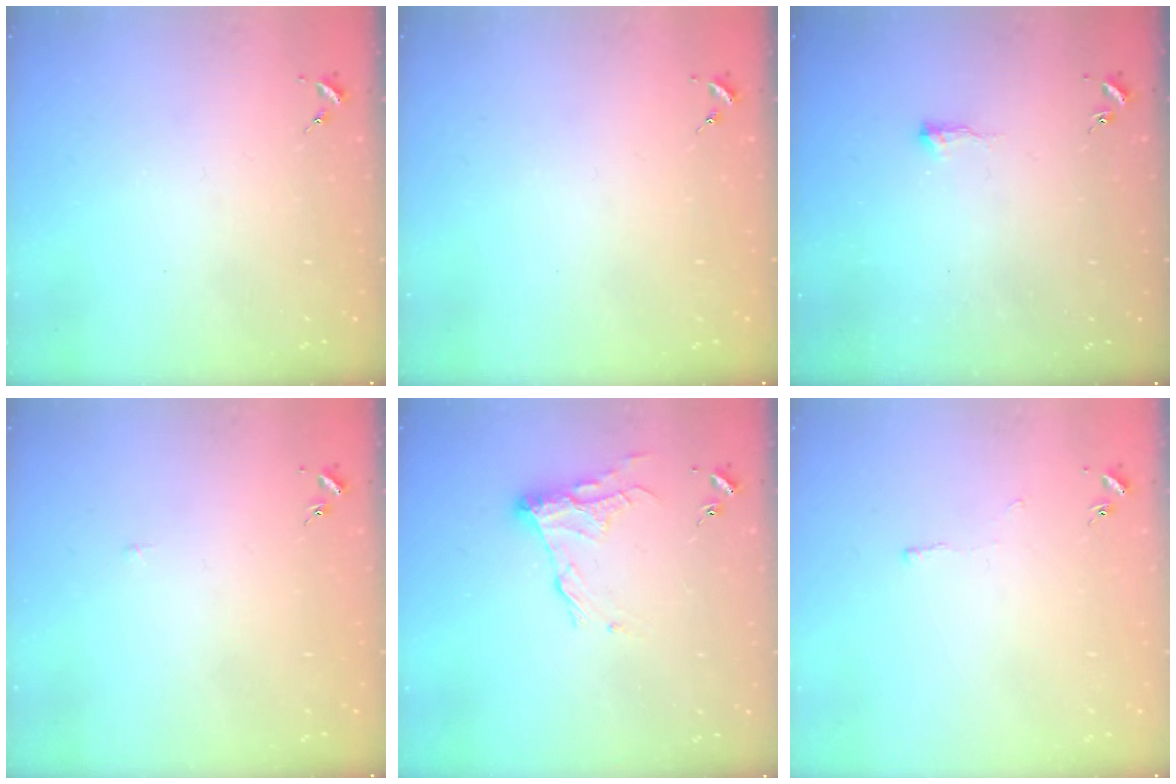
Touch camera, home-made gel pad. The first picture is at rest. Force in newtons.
{"total": 0.0}
{"total": 4.8, "press": 4.7, "slide": 0.7}
{"total": 1.8, "press": 1.8, "slide": 0.3}
{"total": 11.5, "press": 11.5, "slide": 0.7}
{"total": 2.3, "press": 2.3, "slide": 0.4}